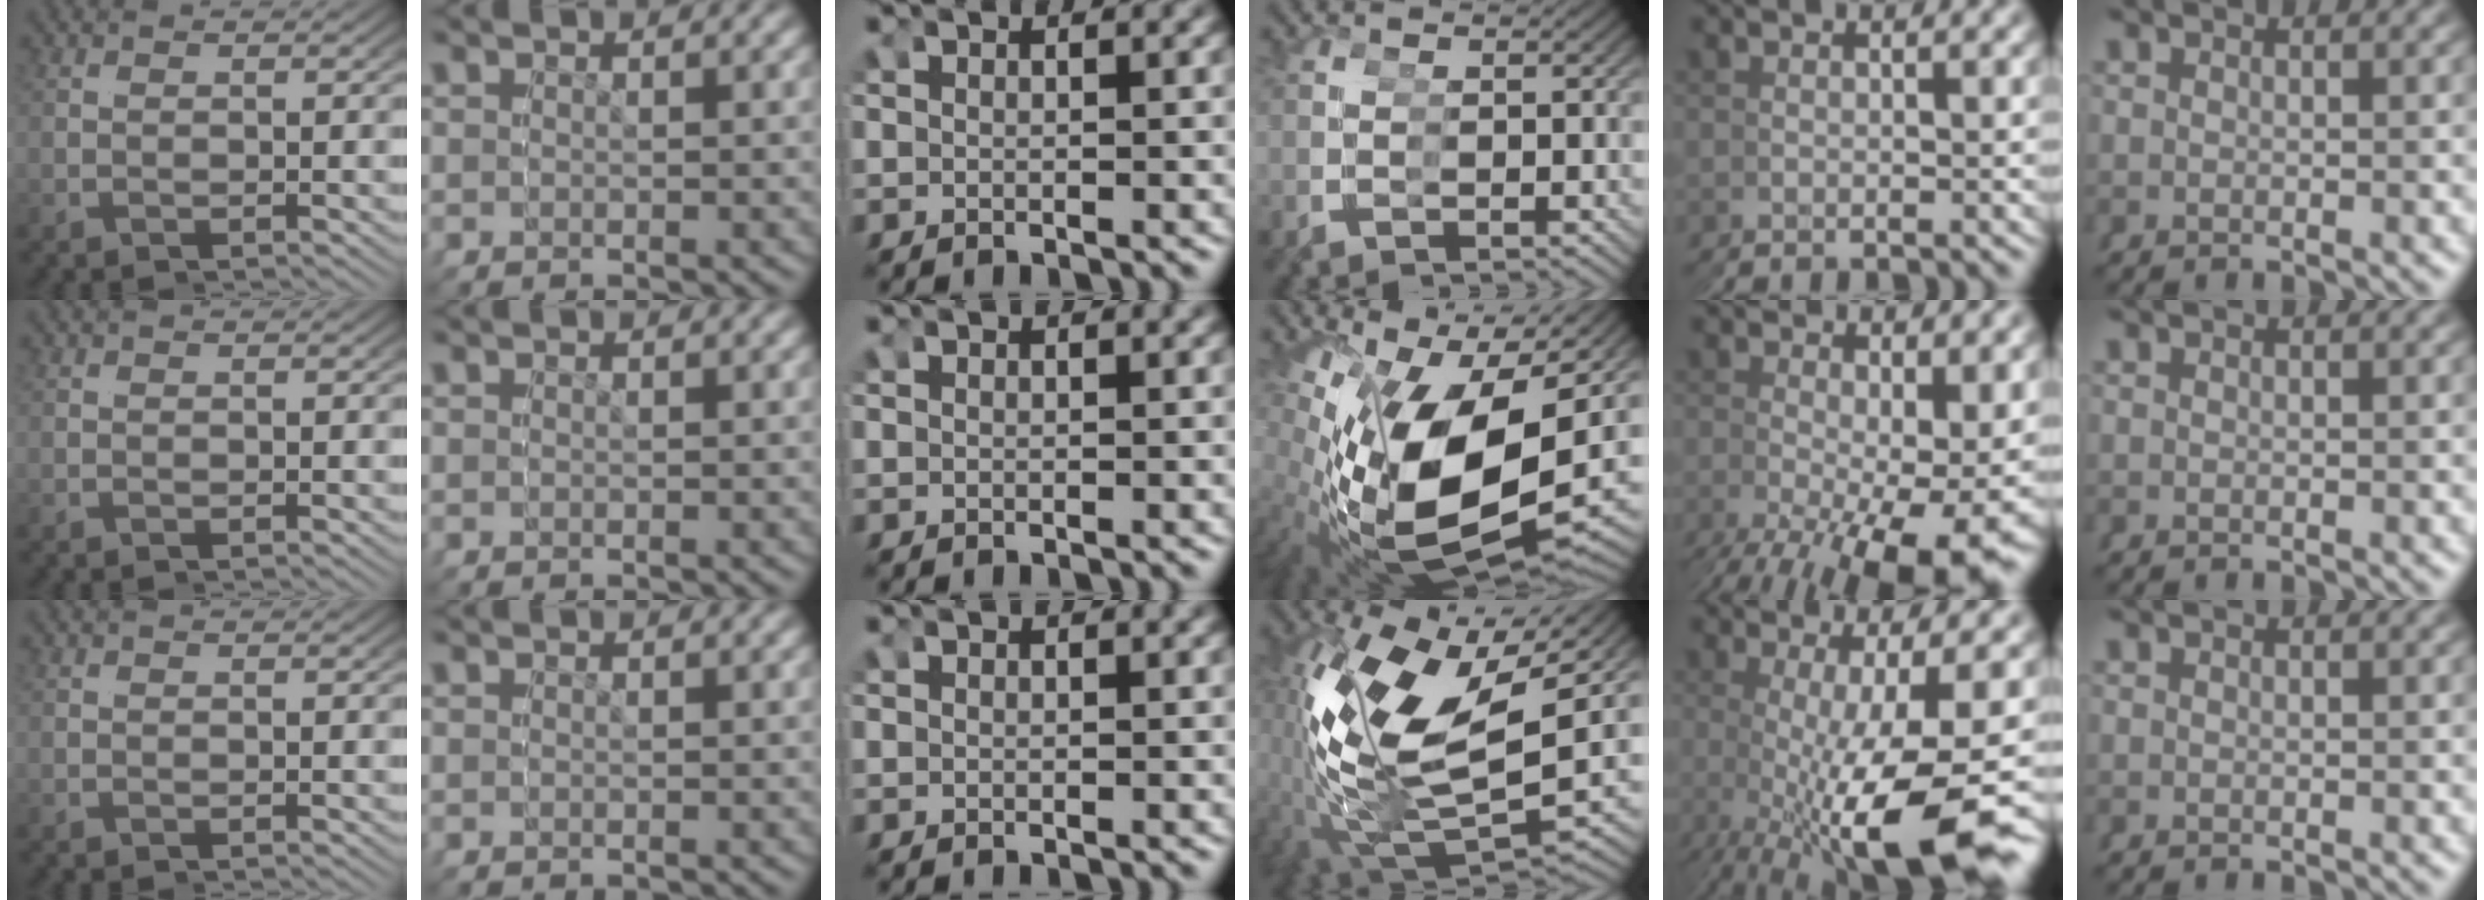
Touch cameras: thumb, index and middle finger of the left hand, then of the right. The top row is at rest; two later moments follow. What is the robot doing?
{"motion": "grasp_and_lifting", "object": "glue stick"}